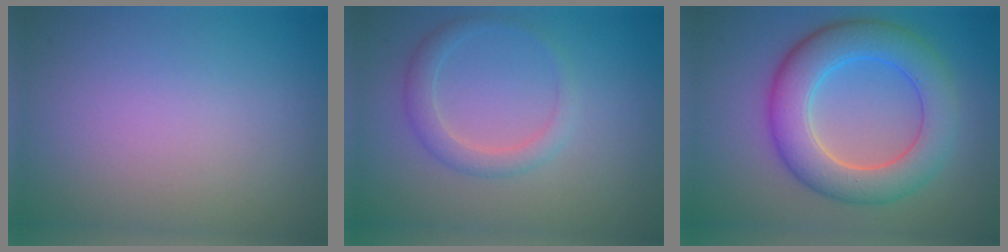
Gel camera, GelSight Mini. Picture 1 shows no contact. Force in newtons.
{"total": 2.2, "press": 2.2, "slide": 0.2}
{"total": 7.2, "press": 7.2, "slide": 0.3}